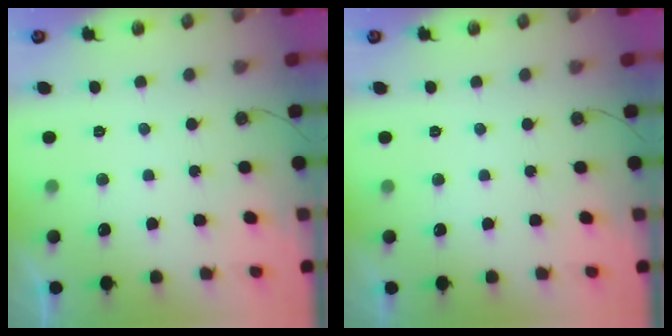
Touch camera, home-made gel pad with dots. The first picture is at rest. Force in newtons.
{"total": 0.0}